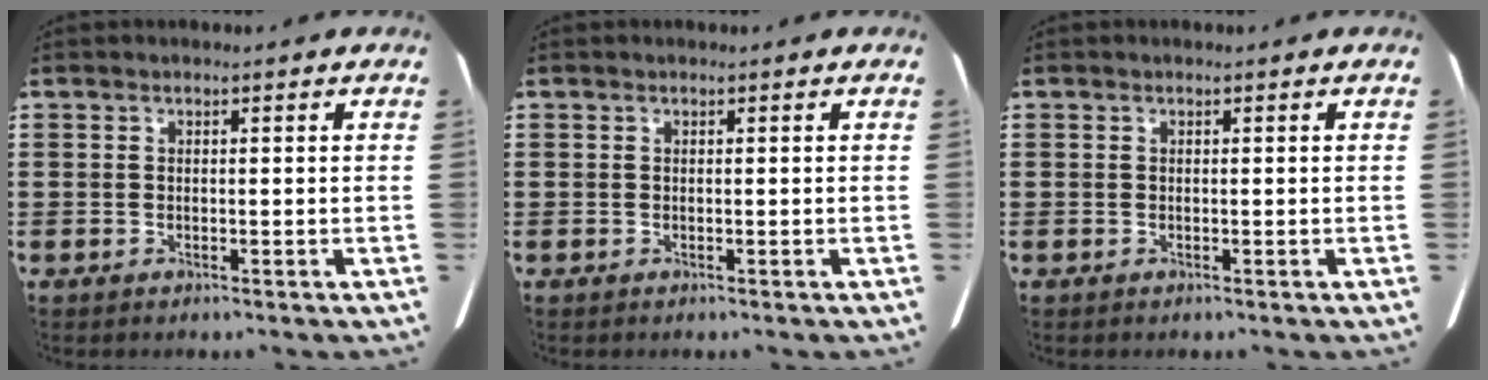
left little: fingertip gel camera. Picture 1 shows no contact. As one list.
[{"total": 0.0}, {"total": 0.0}]